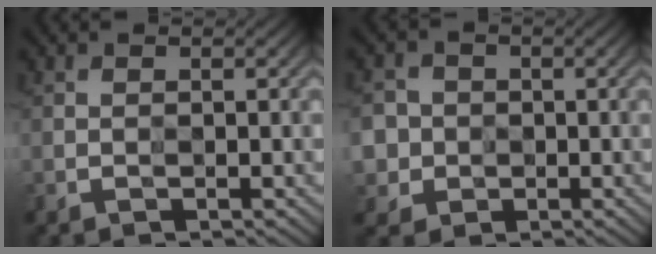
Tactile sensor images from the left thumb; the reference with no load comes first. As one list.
[{"total": 3.5, "force": [-0.3, 3.5, -0.4], "torque": [-0.003, -0.011, -0.017]}]